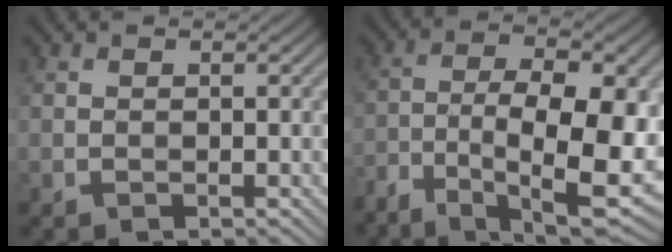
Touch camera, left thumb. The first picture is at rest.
{"total": 13.3, "force": [-5.6, 4.7, 11.1], "torque": [-0.184, -0.015, -0.091]}